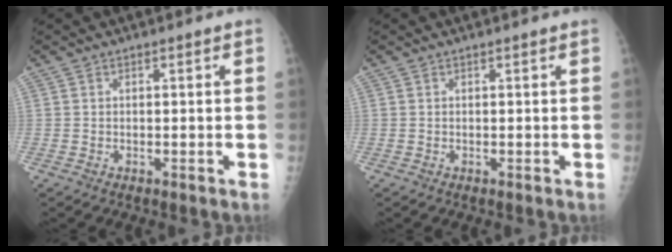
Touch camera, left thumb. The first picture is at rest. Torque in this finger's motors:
{"motor_torque": [0.00, 0.00, 0.00, 0.00, 0.00]}